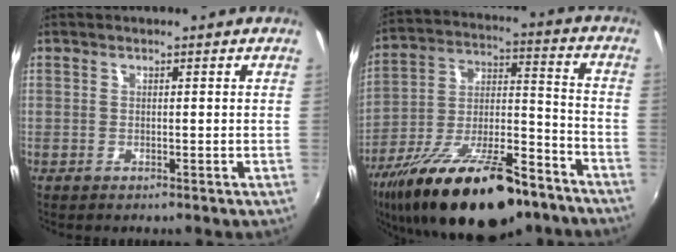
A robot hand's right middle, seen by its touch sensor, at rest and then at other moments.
{"total": 25.7, "force": [-17.2, 9.1, 16.8], "torque": [-0.302, -0.021, -0.267]}